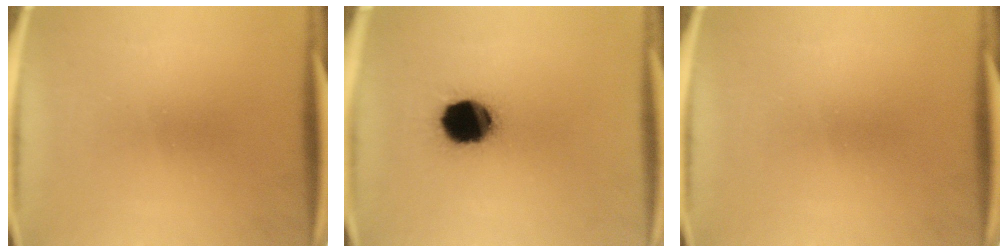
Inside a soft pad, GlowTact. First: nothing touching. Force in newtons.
{"total": 14.9}
{"total": 0.0}